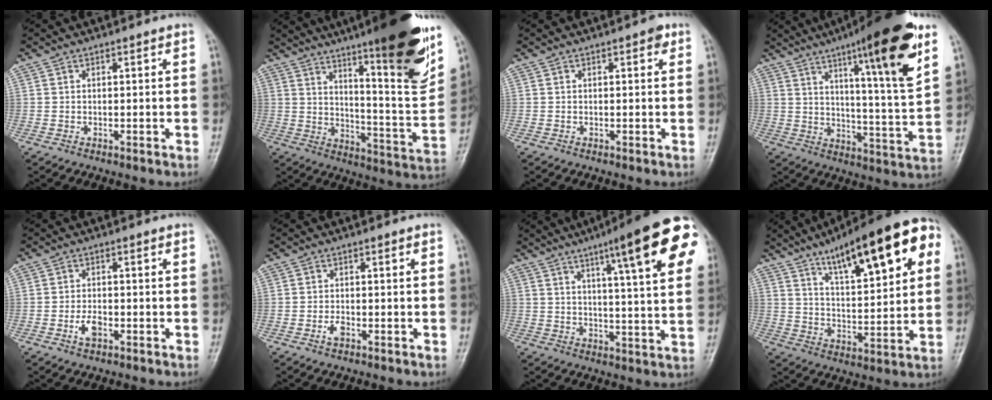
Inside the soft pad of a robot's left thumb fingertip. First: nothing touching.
{"total": 23.7, "force": [14.2, 3.4, 18.6], "torque": [-0.238, -0.070, 0.215]}
{"total": 1.5, "force": [0.6, 0.8, 1.2], "torque": [-0.008, 0.002, 0.005]}
{"total": 20.5, "force": [11.0, 2.6, 17.1], "torque": [-0.227, -0.051, 0.162]}
{"total": 3.3, "force": [-1.4, 1.7, 2.4], "torque": [-0.045, 0.007, -0.028]}
{"total": 2.0, "force": [-1.0, 1.0, 1.4], "torque": [-0.027, 0.004, -0.020]}
{"total": 19.8, "force": [9.0, 3.1, 17.4], "torque": [-0.218, -0.015, 0.115]}
{"total": 21.5, "force": [10.4, 6.7, 17.6], "torque": [-0.222, -0.016, 0.155]}